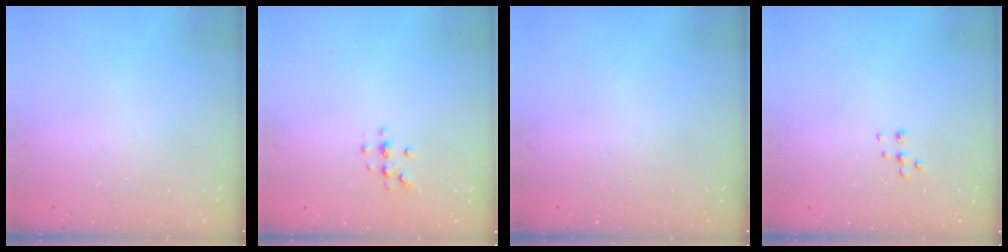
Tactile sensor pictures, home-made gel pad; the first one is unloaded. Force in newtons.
{"total": 4.1, "press": 4.1, "slide": 0.4}
{"total": 0.0}
{"total": 5.3, "press": 5.3, "slide": 0.6}